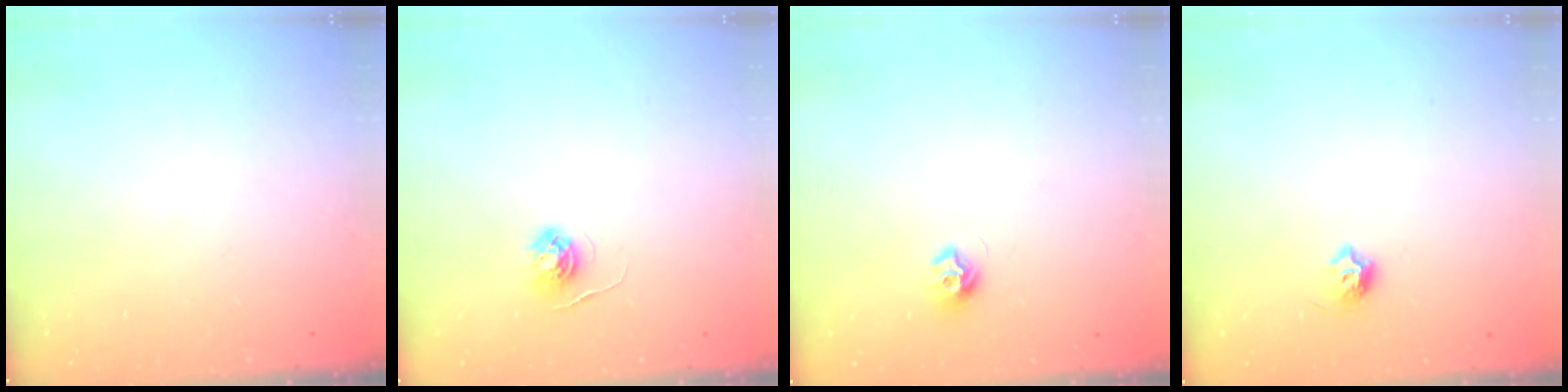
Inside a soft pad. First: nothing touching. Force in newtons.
{"total": 4.0, "press": 4.0, "slide": 0.4}
{"total": 7.6, "press": 7.6, "slide": 0.6}
{"total": 5.7, "press": 5.6, "slide": 1.0}